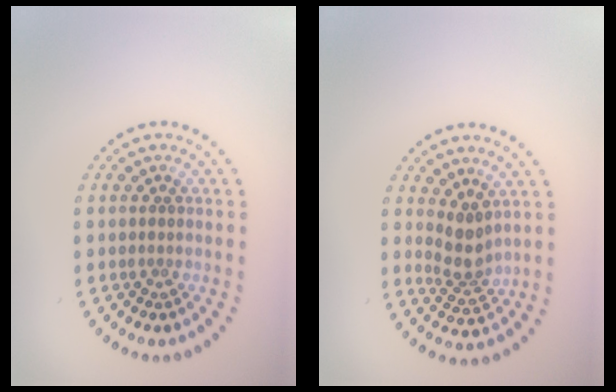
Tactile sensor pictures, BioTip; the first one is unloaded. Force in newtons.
{"total": 2.7, "press": 2.1, "slide": 1.8}